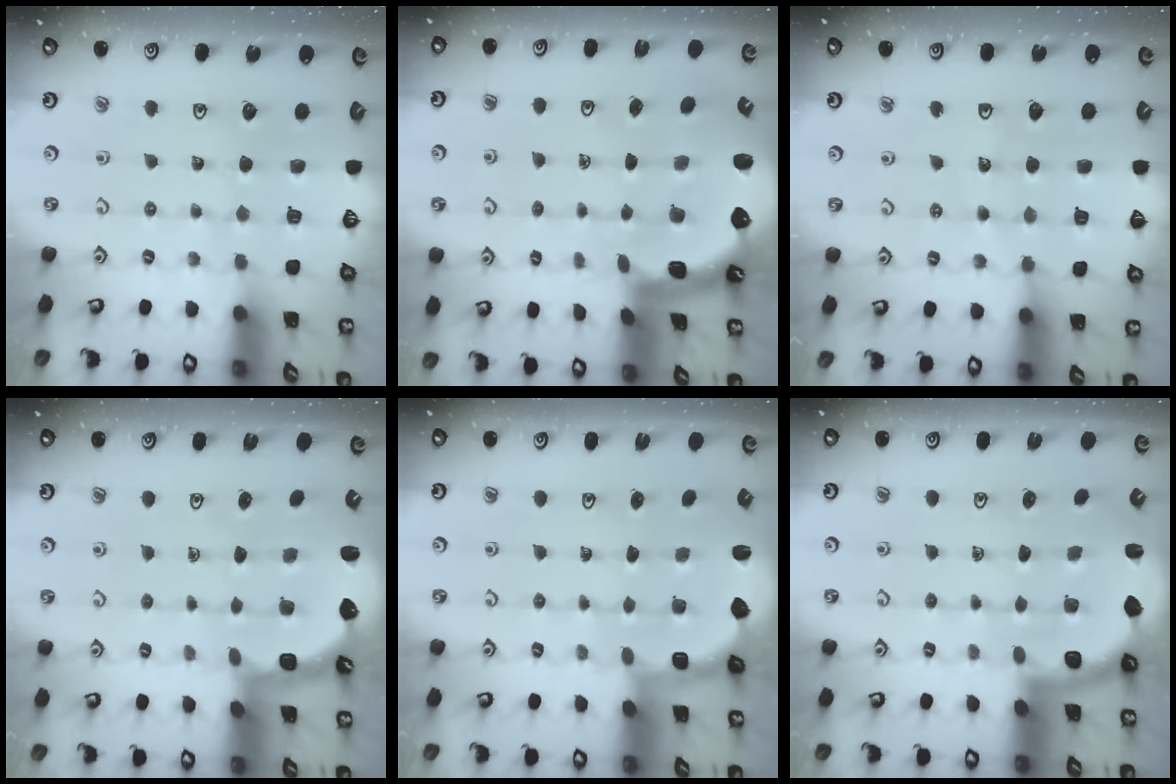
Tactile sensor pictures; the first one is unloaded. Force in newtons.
{"total": 3.4, "press": 2.4, "slide": 2.4}
{"total": 5.3, "press": 4.8, "slide": 2.3}
{"total": 2.6, "press": 2.2, "slide": 1.4}
{"total": 3.0, "press": 2.2, "slide": 2.0}
{"total": 2.5, "press": 2.4, "slide": 0.7}